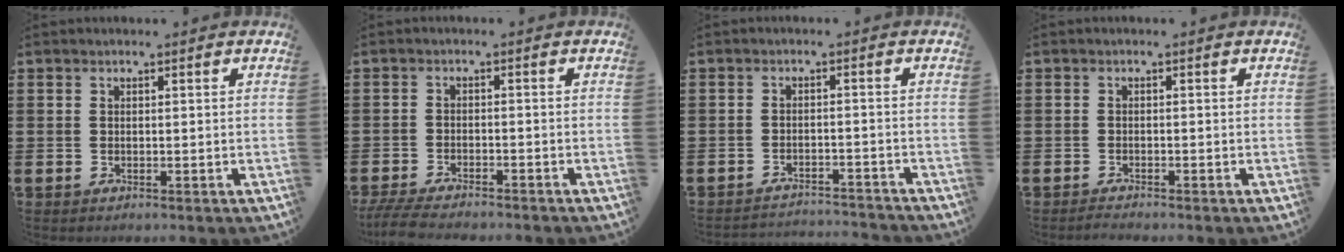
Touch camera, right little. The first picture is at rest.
{"total": 3.0, "force": [-2.9, 0.2, 1.0], "torque": [-0.023, 0.001, -0.058]}
{"total": 2.3, "force": [-2.3, -0.1, -0.1], "torque": [-0.005, 0.003, -0.051]}
{"total": 0.7, "force": [-0.7, 0.0, 0.2], "torque": [-0.006, -0.001, -0.013]}